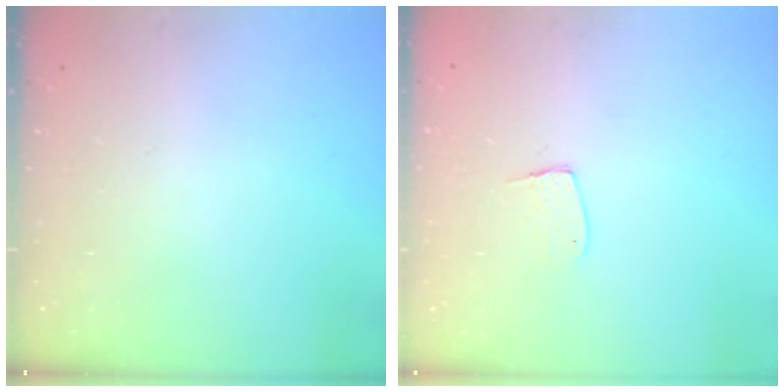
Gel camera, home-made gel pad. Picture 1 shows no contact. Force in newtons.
{"total": 5.2, "press": 5.2, "slide": 0.3}